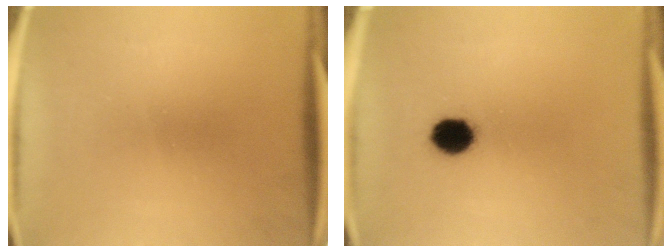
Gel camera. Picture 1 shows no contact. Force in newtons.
{"total": 6.2}